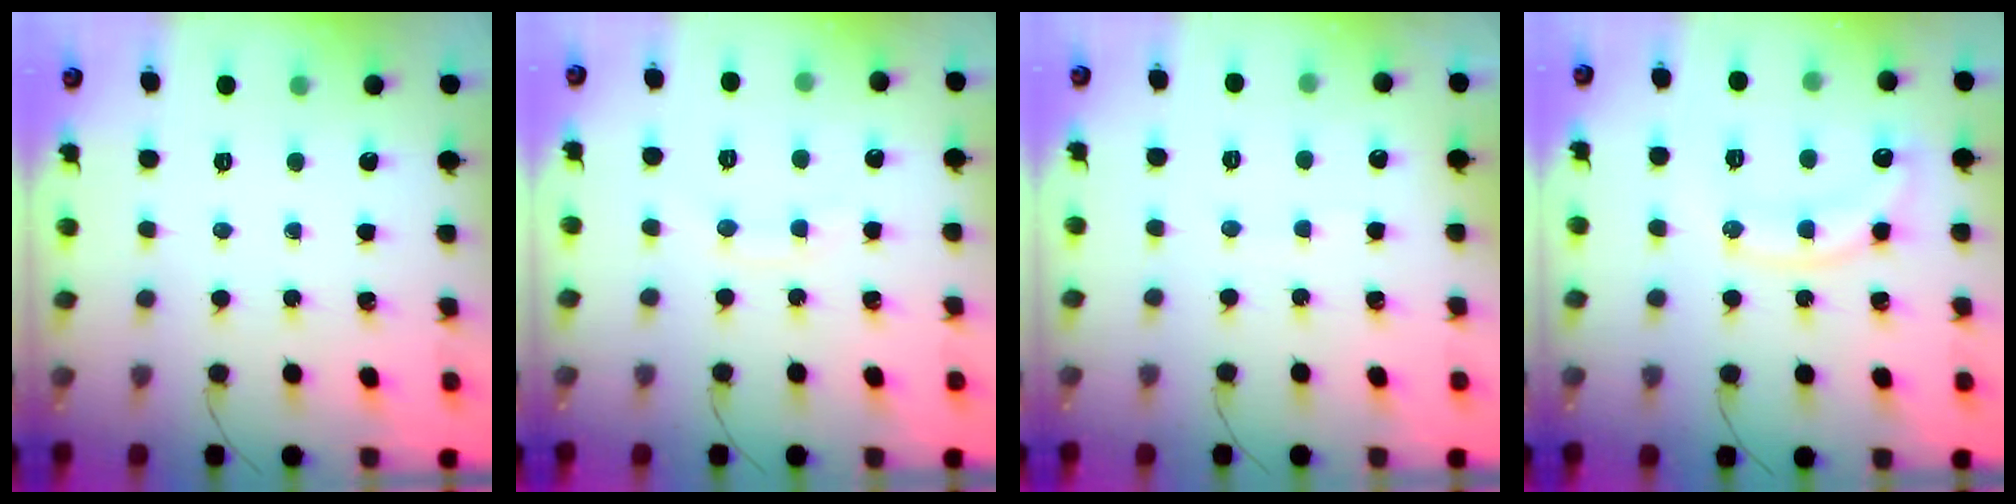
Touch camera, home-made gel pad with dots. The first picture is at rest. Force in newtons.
{"total": 4.7, "press": 4.5, "slide": 1.4}
{"total": 4.7, "press": 4.7, "slide": 0.7}
{"total": 11.0, "press": 10.9, "slide": 0.7}